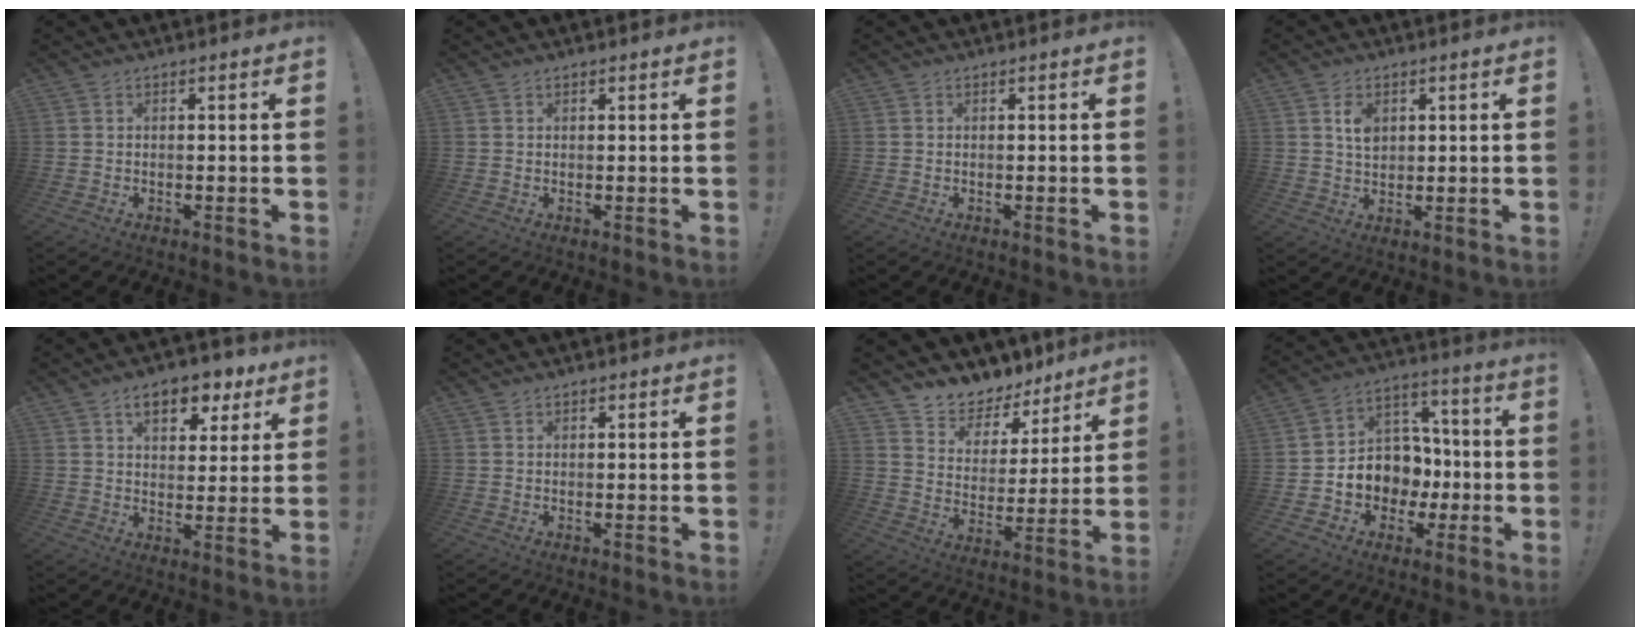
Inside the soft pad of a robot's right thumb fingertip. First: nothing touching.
{"total": 0.8, "force": [0.7, 0.4, 0.1], "torque": [-0.001, 0.000, 0.013]}
{"total": 0.0}
{"total": 5.1, "force": [2.1, 3.7, 2.8], "torque": [-0.040, -0.006, 0.036]}
{"total": 10.6, "force": [6.0, 5.9, 6.5], "torque": [-0.098, -0.024, 0.107]}
{"total": 1.1, "force": [0.9, 0.6, 0.2], "torque": [-0.003, -0.001, 0.018]}
{"total": 8.7, "force": [7.9, 3.7, 0.4], "torque": [-0.011, -0.082, 0.143]}
{"total": 11.4, "force": [-2.3, 10.5, 3.8], "torque": [-0.038, 0.012, -0.022]}